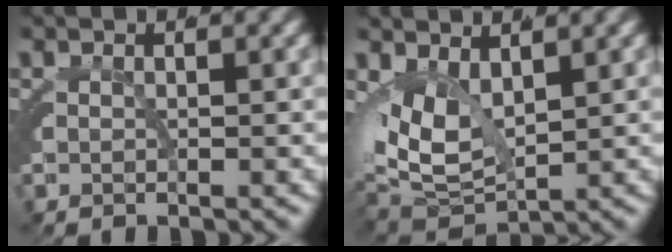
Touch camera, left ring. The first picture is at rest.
{"total": 8.1, "force": [0.4, 5.9, 5.5], "torque": [-0.123, -0.036, 0.025]}